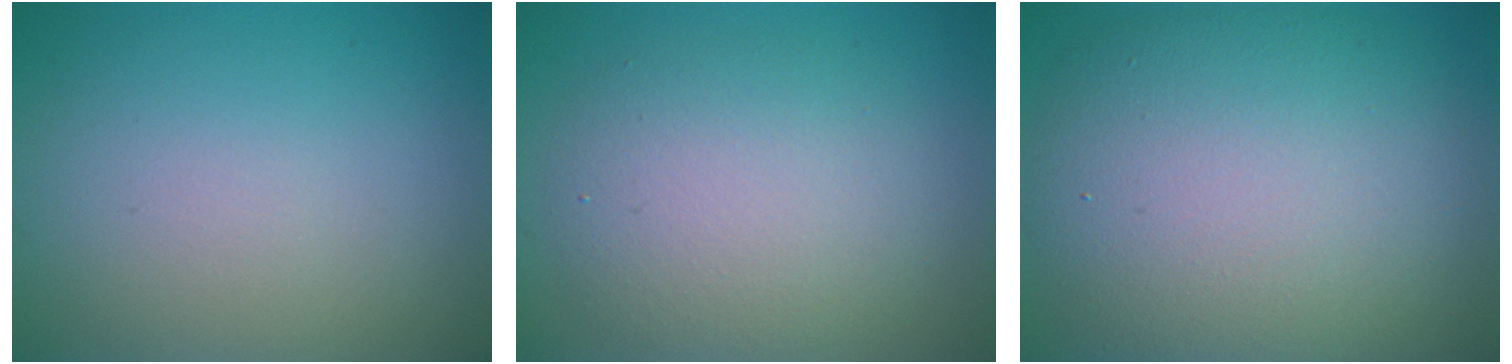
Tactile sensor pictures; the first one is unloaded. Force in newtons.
{"total": 5.6, "press": 5.6, "slide": 0.5}
{"total": 11.4, "press": 11.4, "slide": 0.8}